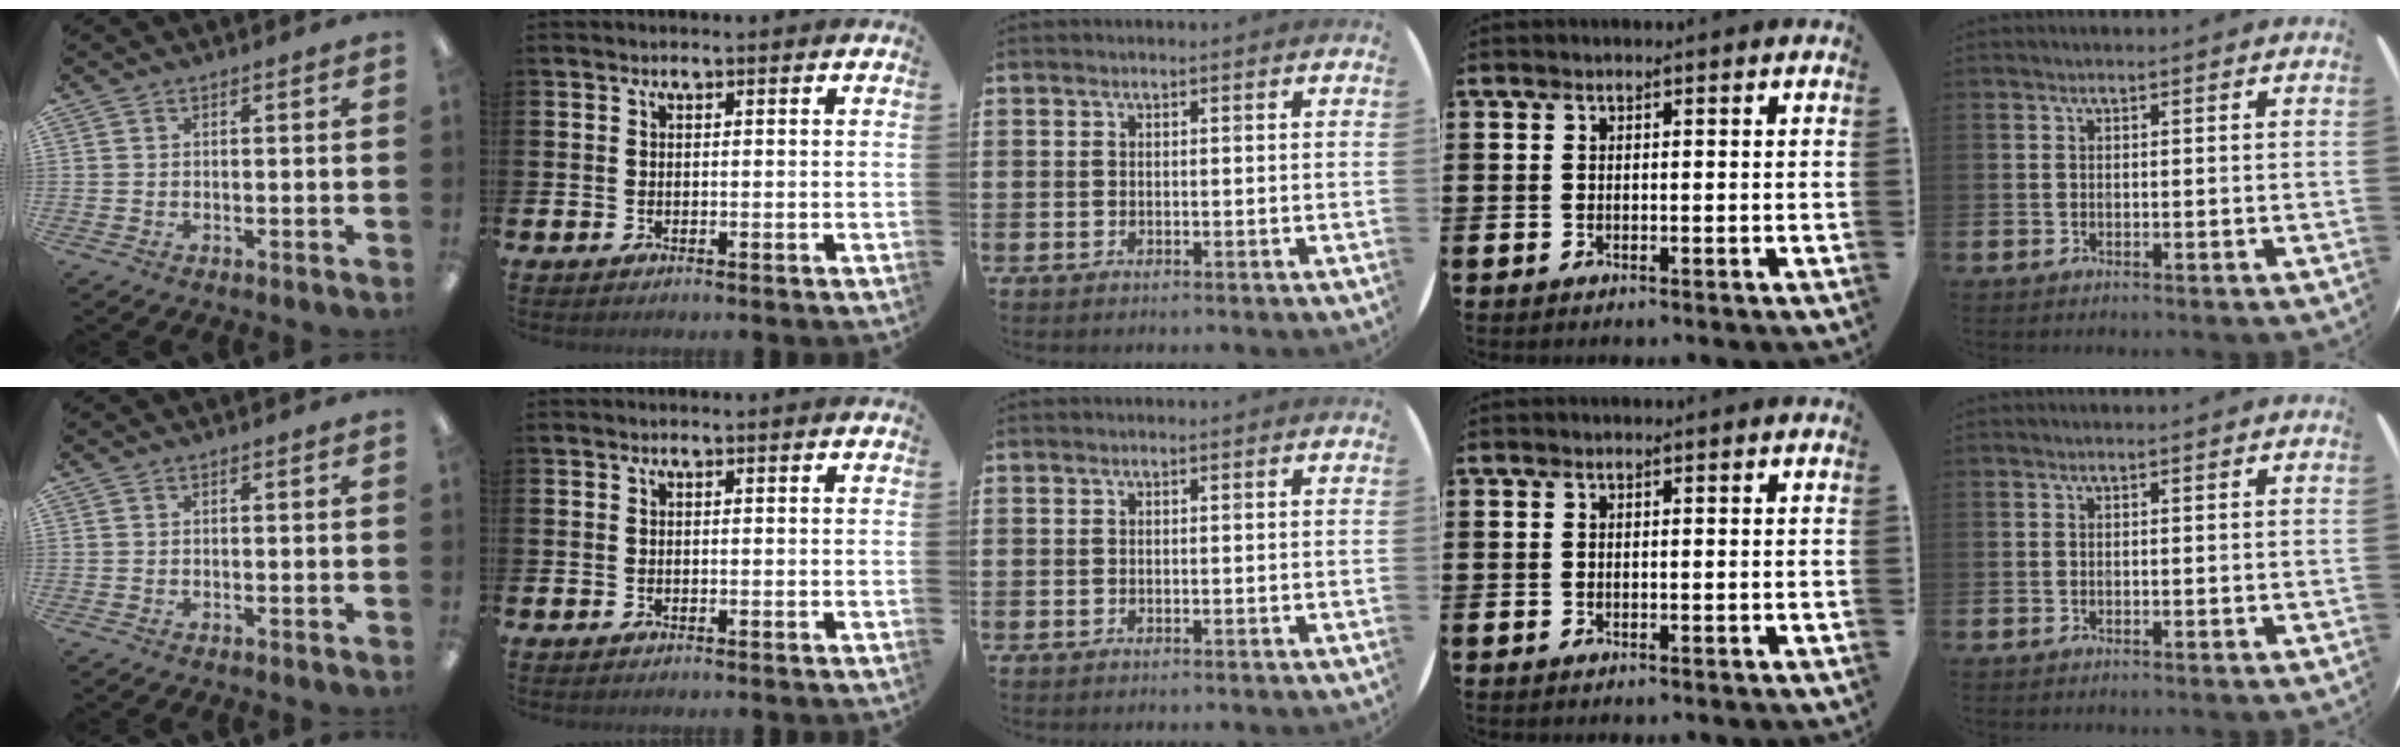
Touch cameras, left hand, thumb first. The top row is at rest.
{}